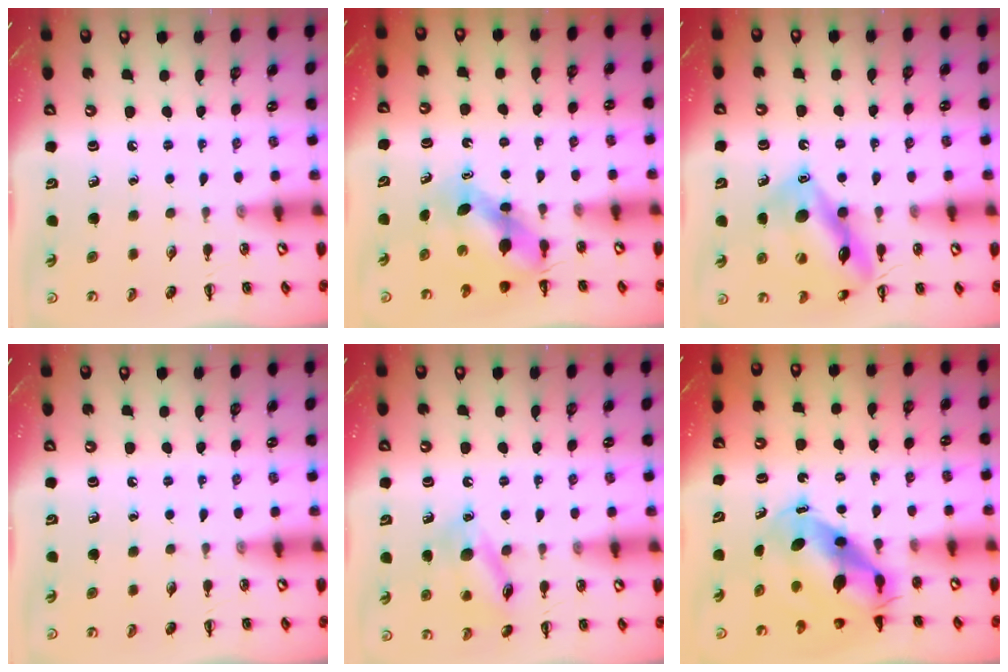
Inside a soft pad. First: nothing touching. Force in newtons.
{"total": 6.1, "press": 6.0, "slide": 1.1}
{"total": 15.7, "press": 15.6, "slide": 2.0}
{"total": 0.0}
{"total": 13.1, "press": 13.1, "slide": 0.9}
{"total": 8.8, "press": 8.5, "slide": 2.2}